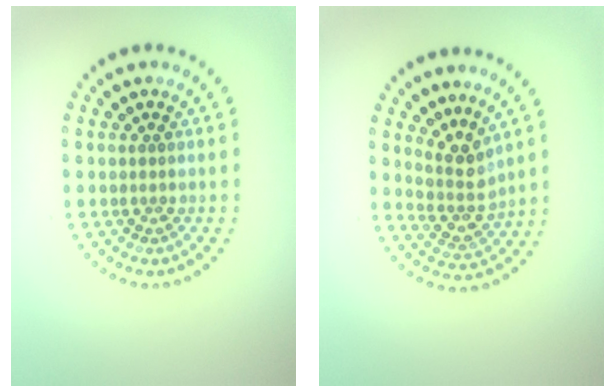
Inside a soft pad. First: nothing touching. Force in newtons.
{"total": 3.0, "press": 2.3, "slide": 2.0}